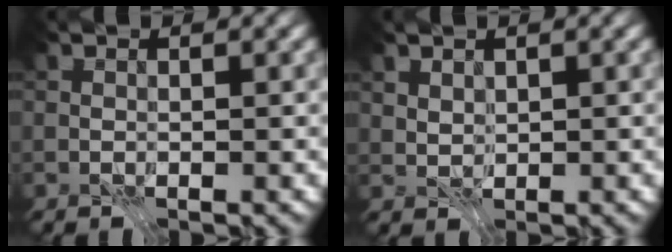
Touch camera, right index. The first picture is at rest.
{"total": 1.5, "force": [1.0, 1.0, 0.7], "torque": [-0.018, -0.006, 0.028]}